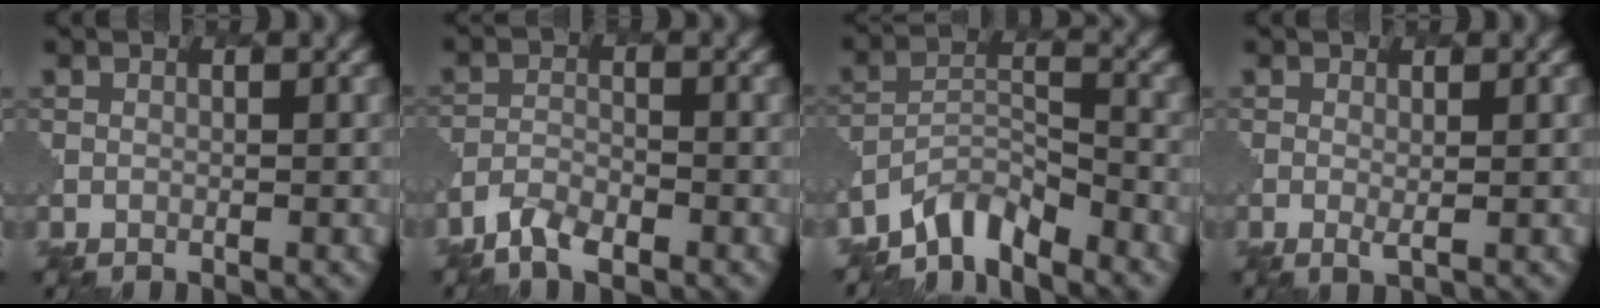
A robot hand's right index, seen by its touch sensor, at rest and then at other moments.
{"total": 3.3, "force": [-2.7, 1.2, 1.5], "torque": [-0.033, -0.005, -0.056]}
{"total": 4.4, "force": [-4.0, 1.2, 1.3], "torque": [-0.016, 0.000, -0.081]}
{"total": 0.8, "force": [0.3, 0.1, 0.7], "torque": [-0.019, -0.005, 0.009]}